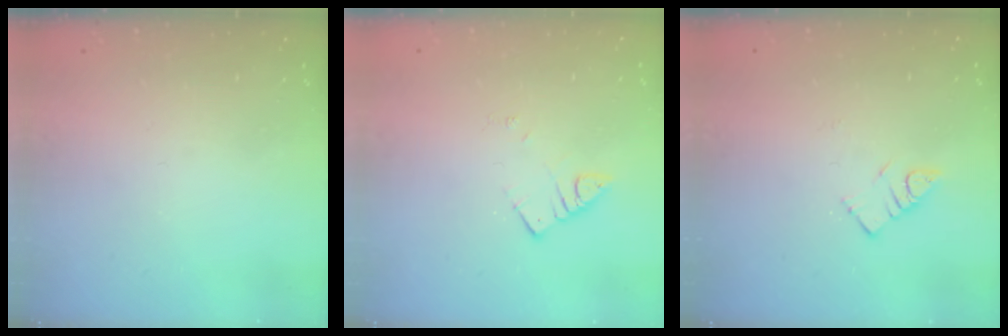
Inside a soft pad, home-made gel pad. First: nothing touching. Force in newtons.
{"total": 2.6, "press": 2.6, "slide": 0.1}
{"total": 3.8, "press": 3.7, "slide": 0.5}